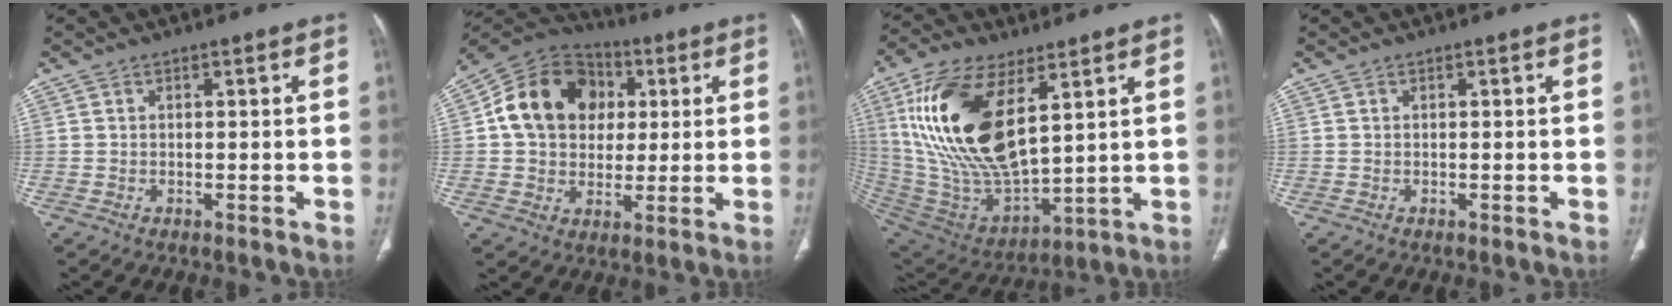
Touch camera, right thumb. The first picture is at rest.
{"total": 16.4, "force": [3.1, 13.2, 9.3], "torque": [-0.137, 0.013, 0.044]}
{"total": 24.4, "force": [8.4, 11.4, 19.8], "torque": [-0.389, -0.034, 0.167]}
{"total": 0.0}